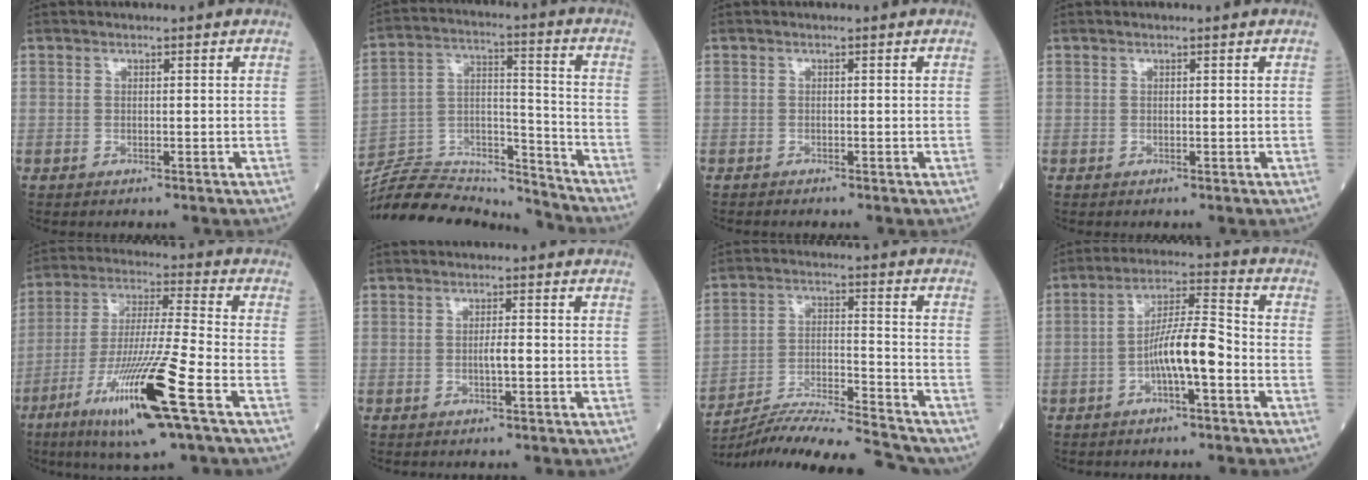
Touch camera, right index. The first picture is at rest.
{"total": 19.6, "force": [-19.2, 2.2, 3.4], "torque": [-0.075, 0.033, -0.312]}
{"total": 0.5, "force": [-0.5, 0.0, 0.0], "torque": [-0.003, -0.001, -0.013]}
{"total": 0.0}
{"total": 17.0, "force": [-7.9, 0.0, 15.0], "torque": [-0.305, -0.033, -0.146]}
{"total": 1.6, "force": [-0.3, 0.2, 1.6], "torque": [-0.029, 0.001, -0.007]}
{"total": 16.1, "force": [-15.2, 0.6, 5.2], "torque": [-0.114, 0.002, -0.252]}
{"total": 8.4, "force": [-2.6, 1.1, 7.9], "torque": [-0.148, 0.018, -0.049]}